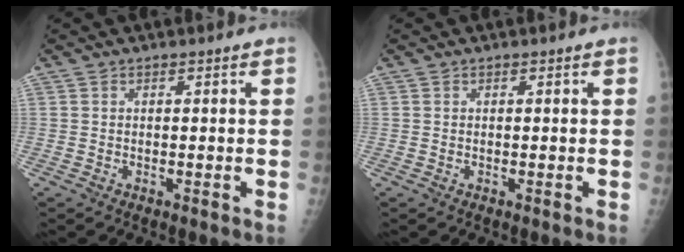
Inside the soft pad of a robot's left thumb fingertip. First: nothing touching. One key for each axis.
{"total": 0.5, "fx": 0.1, "fy": 0.3, "fz": 0.5, "tx": -0.010, "ty": 0.004, "tz": 0.006}